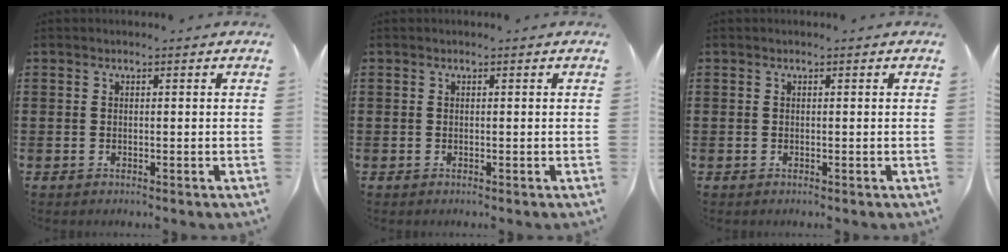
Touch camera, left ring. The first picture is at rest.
{"total": 0.0}
{"total": 0.0}